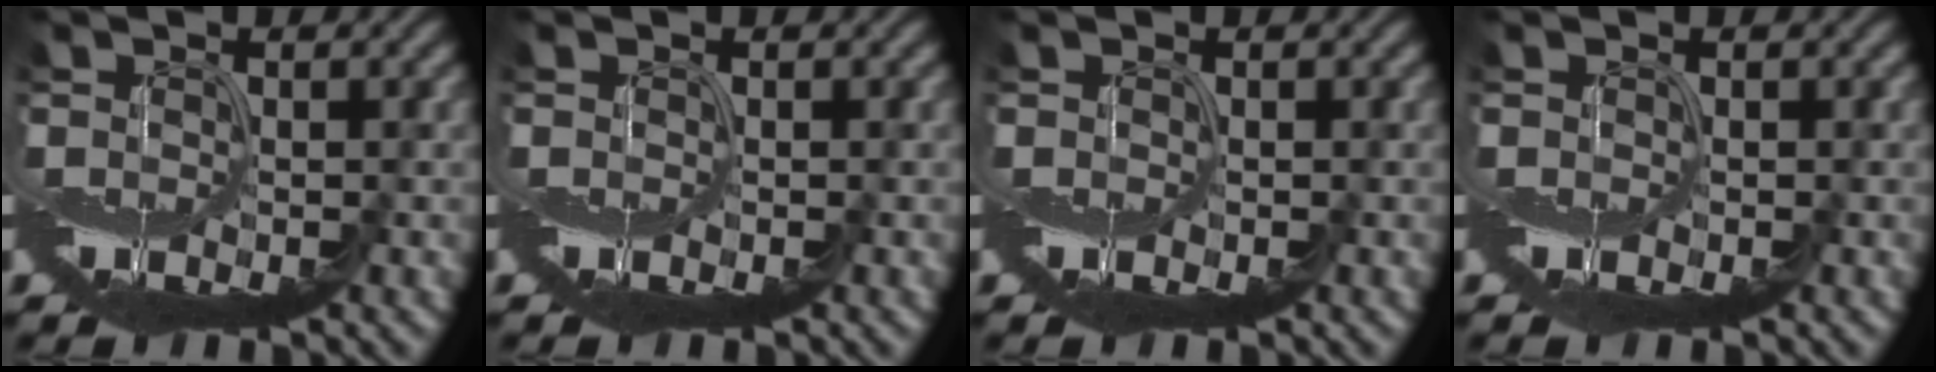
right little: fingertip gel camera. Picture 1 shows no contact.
{"total": 0.0}
{"total": 0.0}
{"total": 0.0}